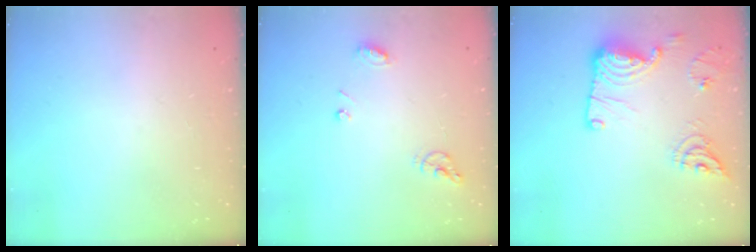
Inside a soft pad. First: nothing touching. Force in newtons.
{"total": 7.5, "press": 7.4, "slide": 0.9}
{"total": 19.0, "press": 18.6, "slide": 4.0}